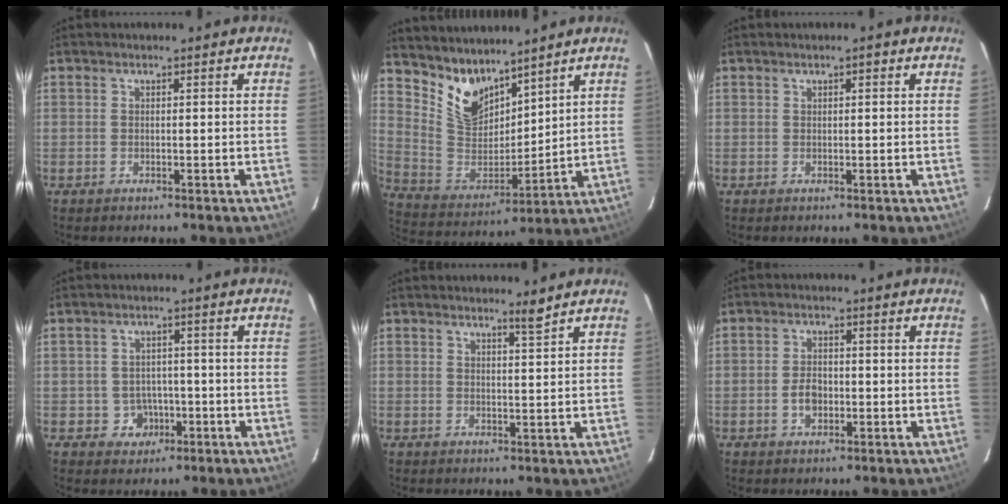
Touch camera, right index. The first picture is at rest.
{"total": 11.2, "force": [8.9, 5.6, 4.0], "torque": [-0.084, -0.006, 0.186]}
{"total": 0.8, "force": [0.4, 0.4, 0.6], "torque": [-0.008, 0.006, 0.006]}
{"total": 4.7, "force": [-1.7, 4.3, 0.7], "torque": [-0.027, 0.016, -0.010]}
{"total": 2.1, "force": [1.8, -0.3, 1.1], "torque": [-0.017, -0.007, 0.026]}
{"total": 3.7, "force": [-1.0, 2.5, 2.5], "torque": [-0.049, 0.003, -0.014]}